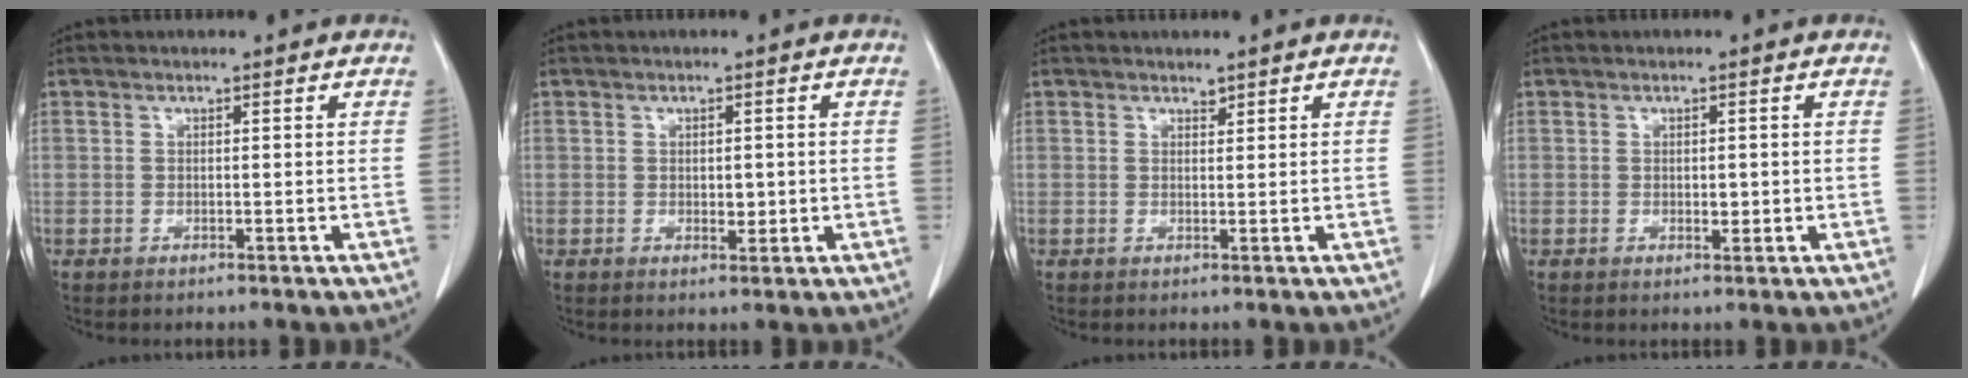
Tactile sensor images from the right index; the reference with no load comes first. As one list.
[{"total": 2.0, "force": [0.1, 1.2, 1.7], "torque": [-0.021, -0.001, 0.009]}, {"total": 0.7, "force": [0.7, 0.2, 0.1], "torque": [-0.004, -0.006, 0.010]}, {"total": 1.5, "force": [0.1, 0.8, 1.3], "torque": [-0.016, 0.001, 0.007]}]